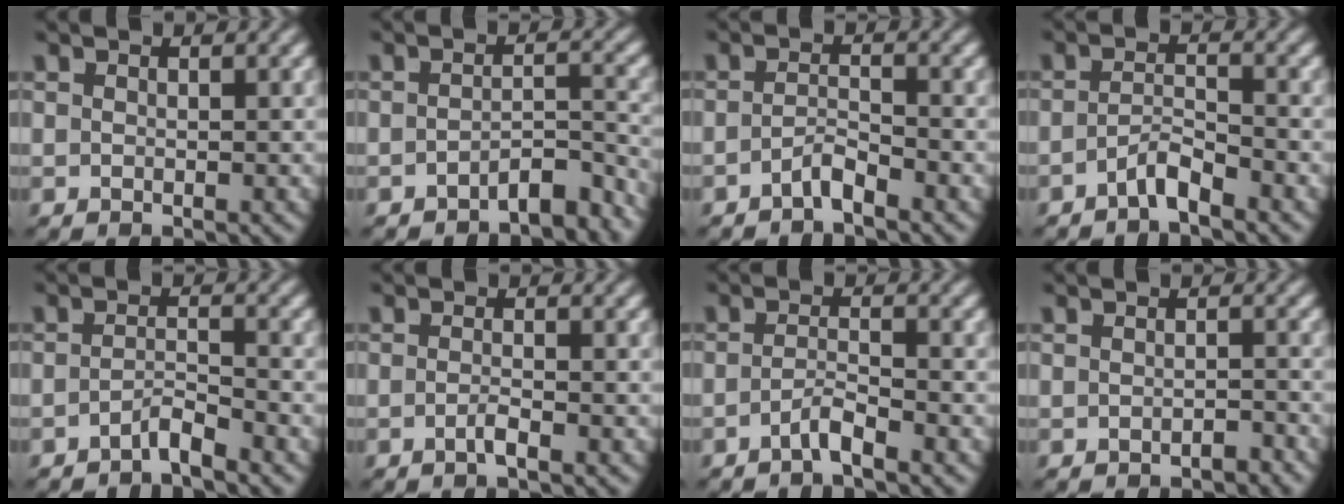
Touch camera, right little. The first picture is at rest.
{"total": 3.9, "force": [-3.5, 0.3, 1.5], "torque": [-0.006, -0.012, -0.054]}
{"total": 2.1, "force": [-2.0, -0.1, 0.8], "torque": [-0.006, -0.011, -0.032]}
{"total": 2.7, "force": [-2.4, 0.3, 1.2], "torque": [-0.012, -0.009, -0.040]}
{"total": 2.3, "force": [-2.1, -0.1, 0.9], "torque": [-0.005, -0.009, -0.037]}
{"total": 1.2, "force": [-1.0, -0.4, 0.6], "torque": [-0.006, -0.002, -0.021]}
{"total": 2.1, "force": [-1.9, -0.3, 1.0], "torque": [-0.010, -0.010, -0.031]}
{"total": 1.5, "force": [-1.5, -0.3, 0.0], "torque": [0.005, -0.004, -0.023]}